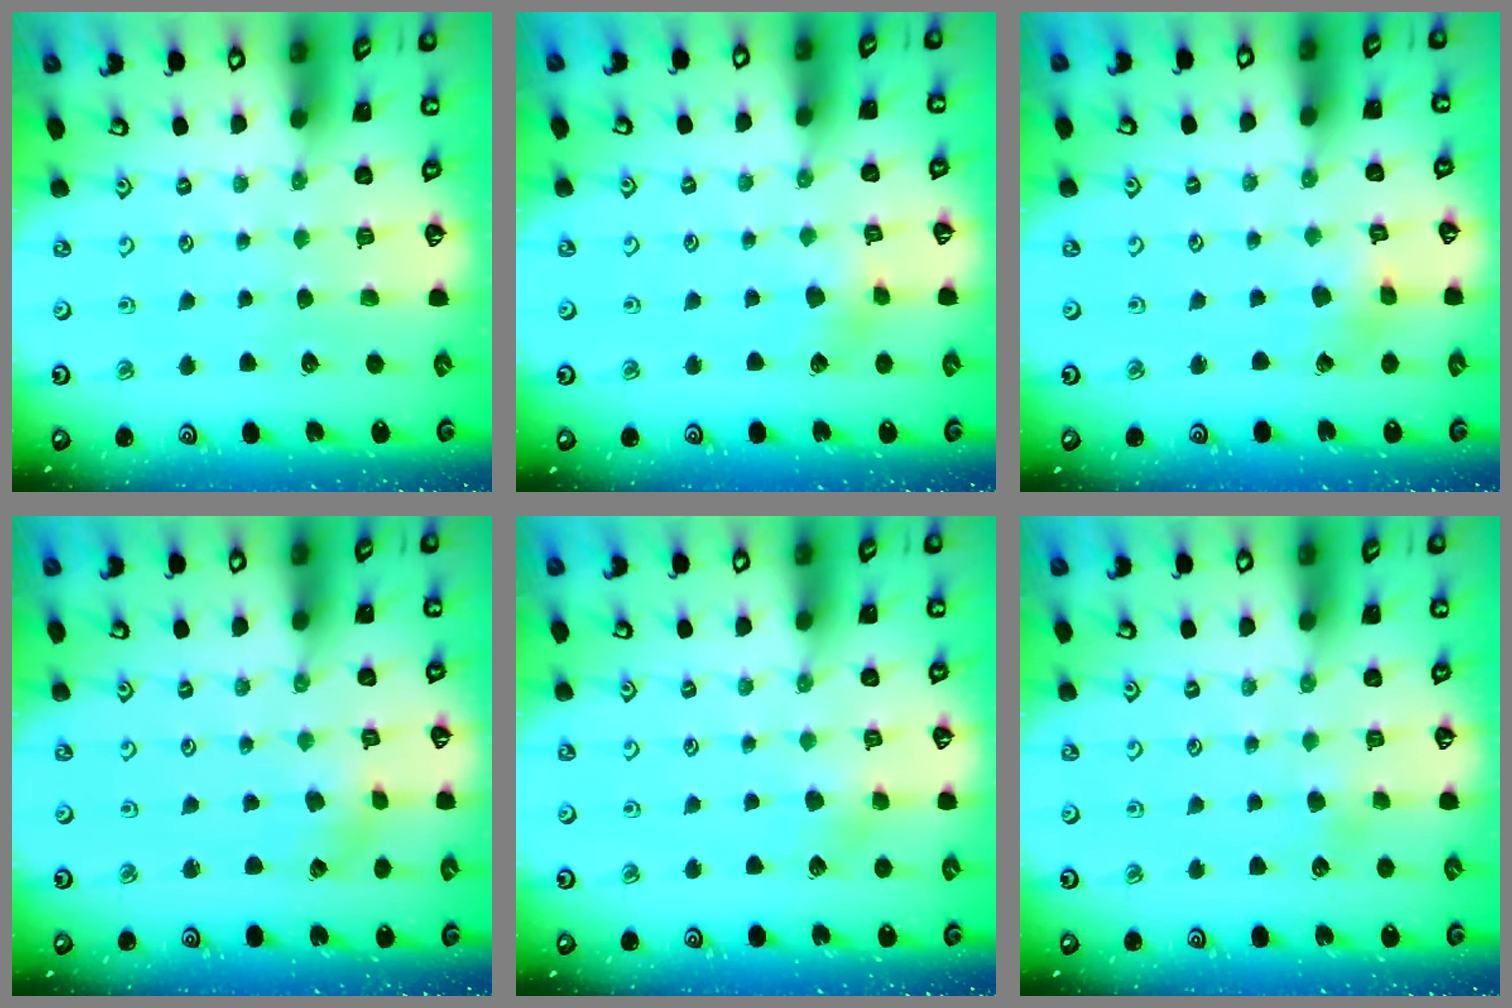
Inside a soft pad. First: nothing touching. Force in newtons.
{"total": 4.8, "press": 4.7, "slide": 0.4}
{"total": 2.9, "press": 2.9, "slide": 0.2}
{"total": 0.0}
{"total": 5.8, "press": 5.8, "slide": 0.6}
{"total": 2.3, "press": 2.3, "slide": 0.2}